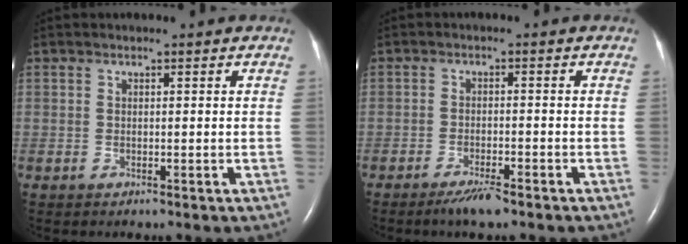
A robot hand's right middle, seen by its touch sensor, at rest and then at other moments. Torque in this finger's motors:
{"motor_torque": [0.37, -0.46, 0.06, 0.02]}